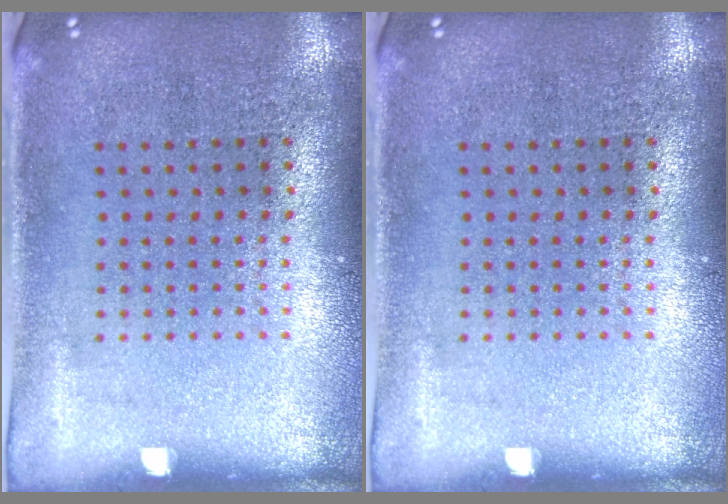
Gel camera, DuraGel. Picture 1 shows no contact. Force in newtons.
{"total": 0.0}